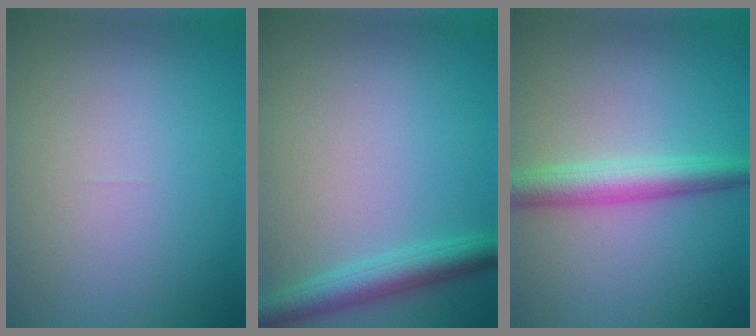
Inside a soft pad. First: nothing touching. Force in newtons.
{"total": 3.6, "press": 3.6, "slide": 0.1}
{"total": 4.0, "press": 4.0, "slide": 0.1}